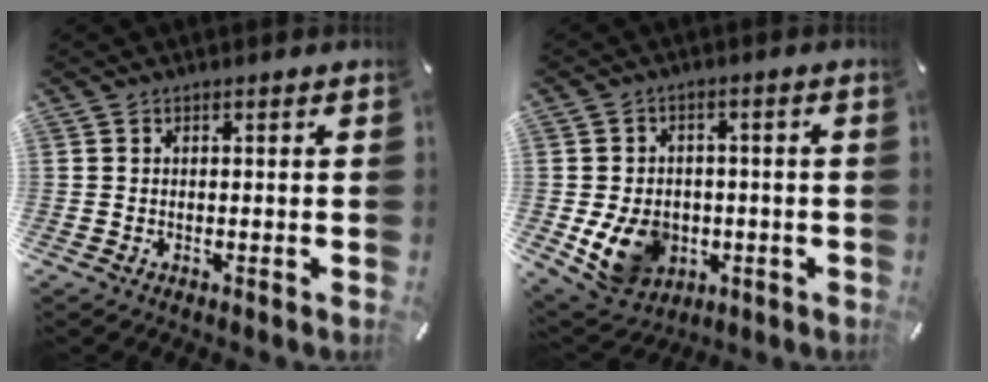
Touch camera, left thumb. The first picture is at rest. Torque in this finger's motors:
{"motor_torque": [0.89, 2.42, 0.37, -0.15, 0.33]}